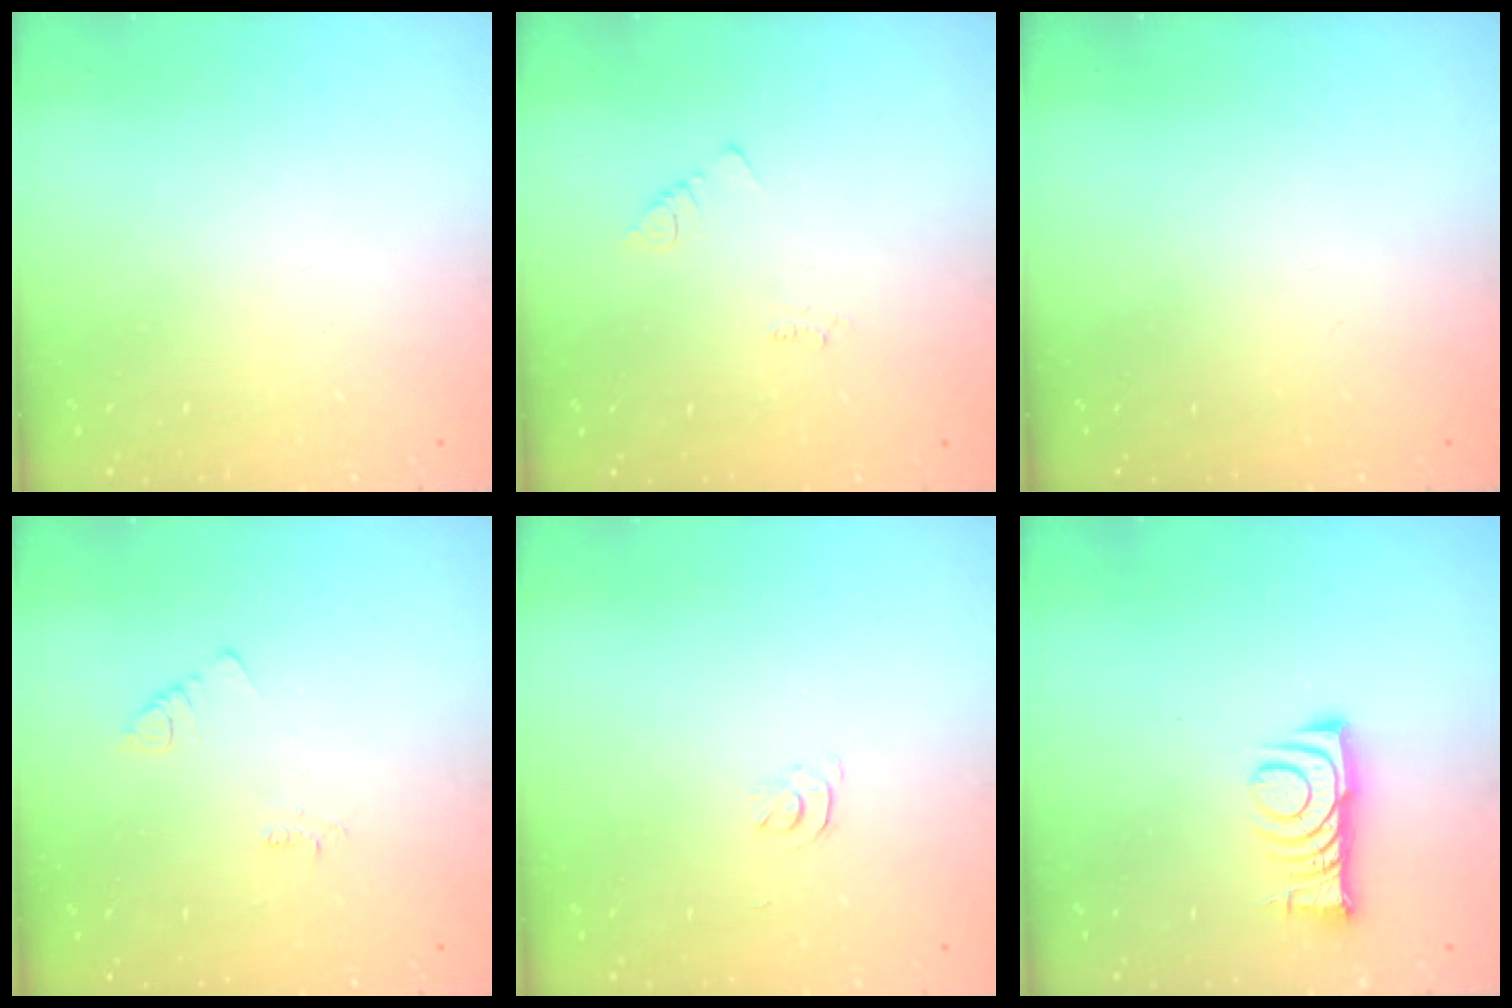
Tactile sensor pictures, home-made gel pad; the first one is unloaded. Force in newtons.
{"total": 2.2, "press": 2.1, "slide": 0.4}
{"total": 0.0}
{"total": 1.9, "press": 1.9, "slide": 0.3}
{"total": 2.9, "press": 2.9, "slide": 0.5}
{"total": 8.3, "press": 8.3, "slide": 0.8}